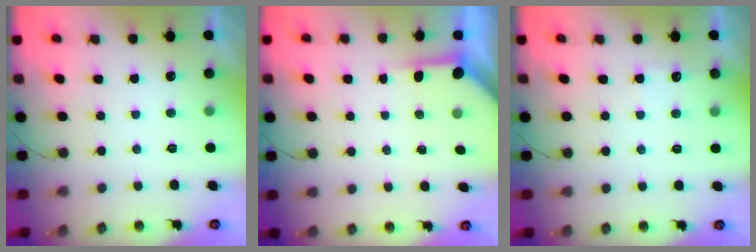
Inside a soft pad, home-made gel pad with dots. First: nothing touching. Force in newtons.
{"total": 3.6, "press": 3.6, "slide": 0.5}
{"total": 4.9, "press": 4.9, "slide": 0.4}